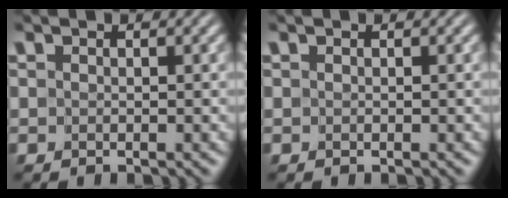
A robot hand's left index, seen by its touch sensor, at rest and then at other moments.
{"total": 0.0}